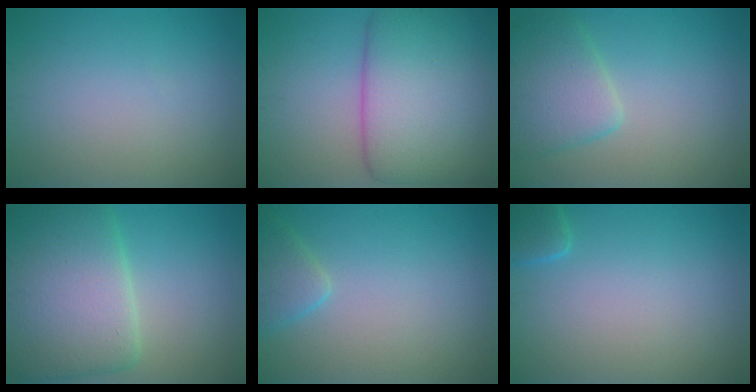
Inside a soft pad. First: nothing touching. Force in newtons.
{"total": 11.0, "press": 11.0, "slide": 0.2}
{"total": 4.3, "press": 4.3, "slide": 0.2}
{"total": 11.0, "press": 11.0, "slide": 0.3}
{"total": 2.3, "press": 2.3, "slide": 0.2}
{"total": 1.7, "press": 1.7, "slide": 0.2}